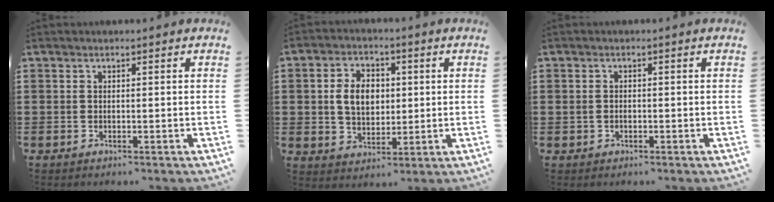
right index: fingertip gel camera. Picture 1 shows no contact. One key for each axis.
{"total": 6.4, "fx": 0.5, "fy": 4.6, "fz": 4.4, "tx": -0.104, "ty": 0.006, "tz": 0.000}
{"total": 0.8, "fx": -0.2, "fy": 0.6, "fz": 0.4, "tx": -0.011, "ty": 0.003, "tz": -0.005}